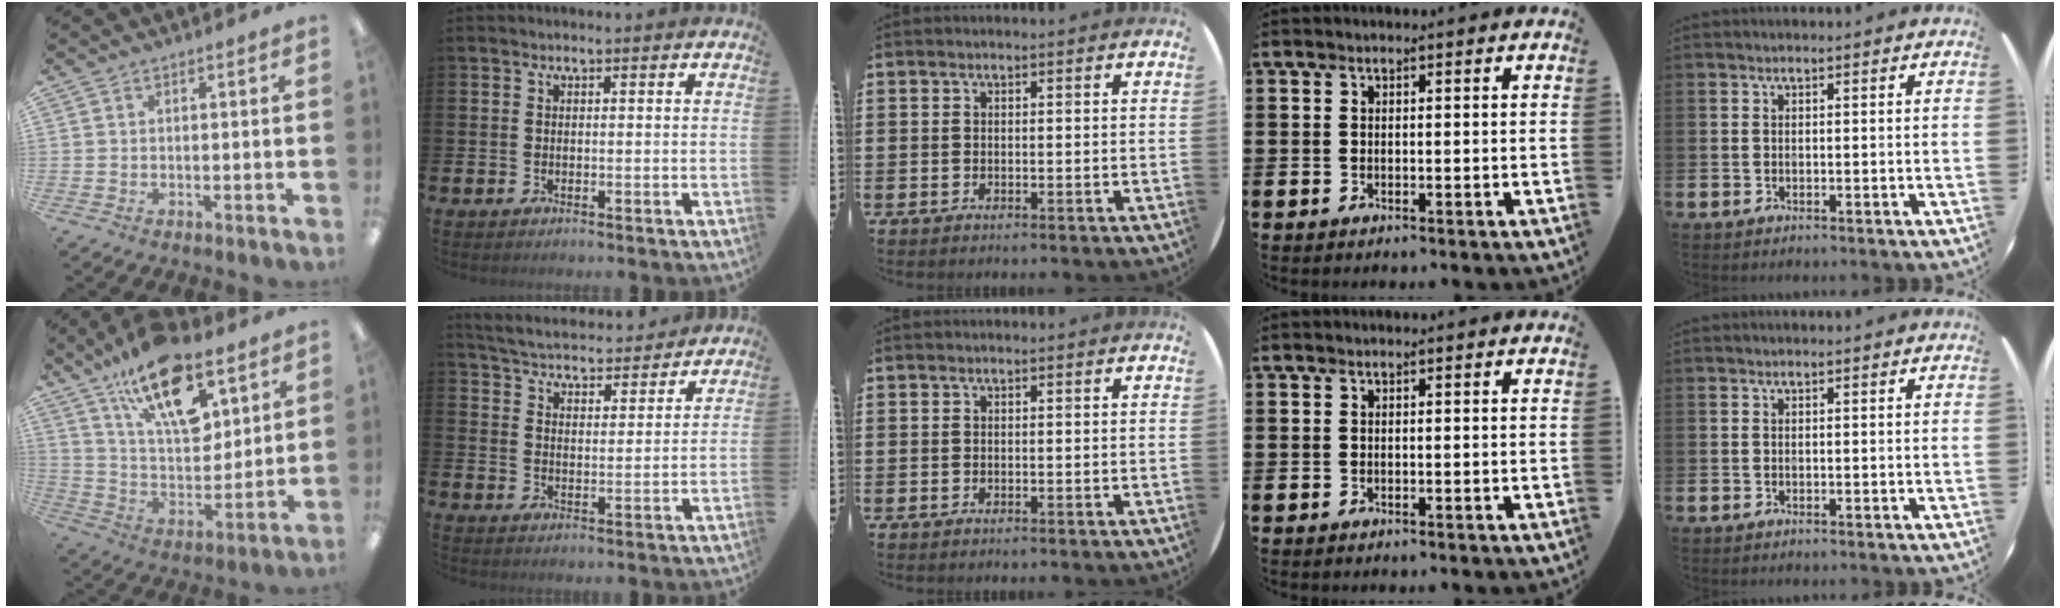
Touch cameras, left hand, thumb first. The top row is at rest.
{"thumb": {"total": 20.9, "force": [12.7, 9.4, 13.6], "torque": [-0.219, -0.060, 0.216]}, "index": {"total": 4.9, "force": [4.8, 0.8, 0.4], "torque": [-0.035, -0.039, 0.083]}}